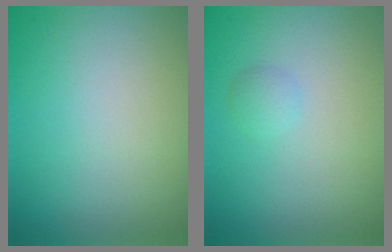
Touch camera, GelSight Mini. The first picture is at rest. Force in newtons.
{"total": 0.9, "press": 0.8, "slide": 0.0}